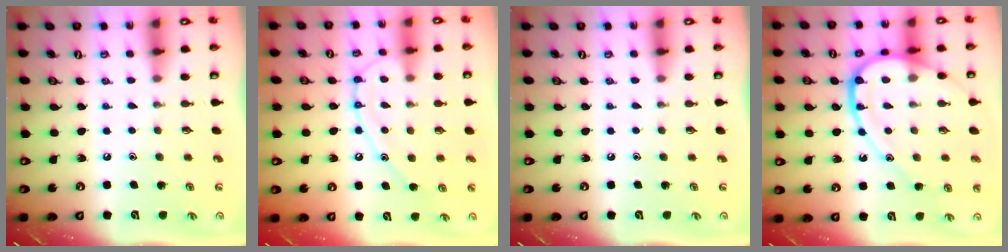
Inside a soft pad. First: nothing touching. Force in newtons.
{"total": 12.8, "press": 12.8, "slide": 1.3}
{"total": 0.0}
{"total": 16.2, "press": 16.1, "slide": 1.7}